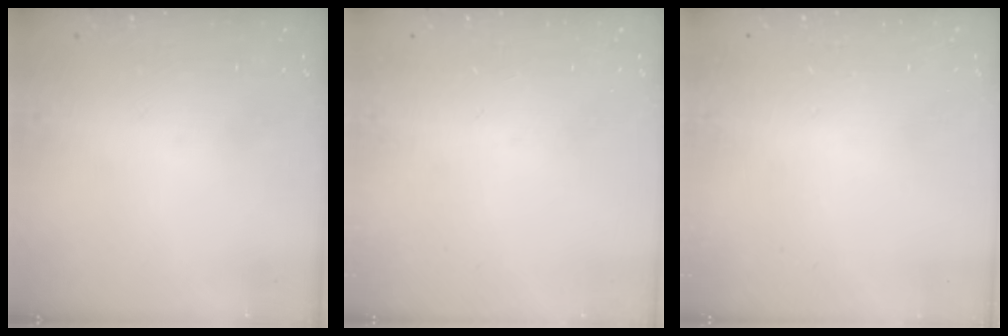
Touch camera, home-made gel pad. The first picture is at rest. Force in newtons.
{"total": 0.0}
{"total": 2.6, "press": 2.6, "slide": 0.2}